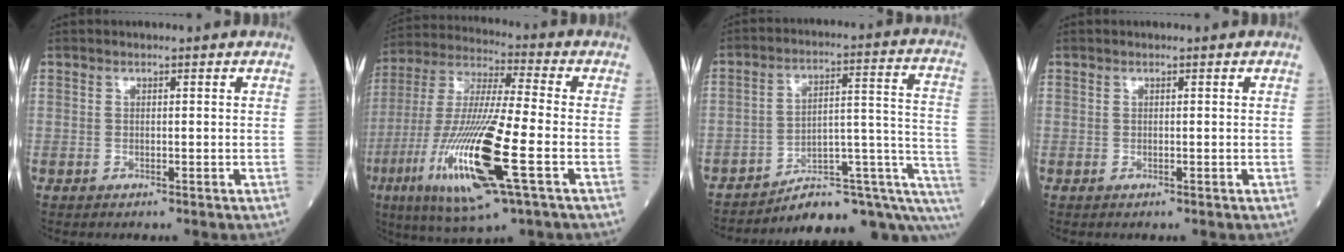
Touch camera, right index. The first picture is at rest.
{"total": 20.3, "force": [-6.6, 1.9, 19.1], "torque": [-0.416, -0.033, -0.122]}
{"total": 15.6, "force": [-11.7, 3.9, 9.5], "torque": [-0.063, 0.083, -0.150]}
{"total": 0.0}